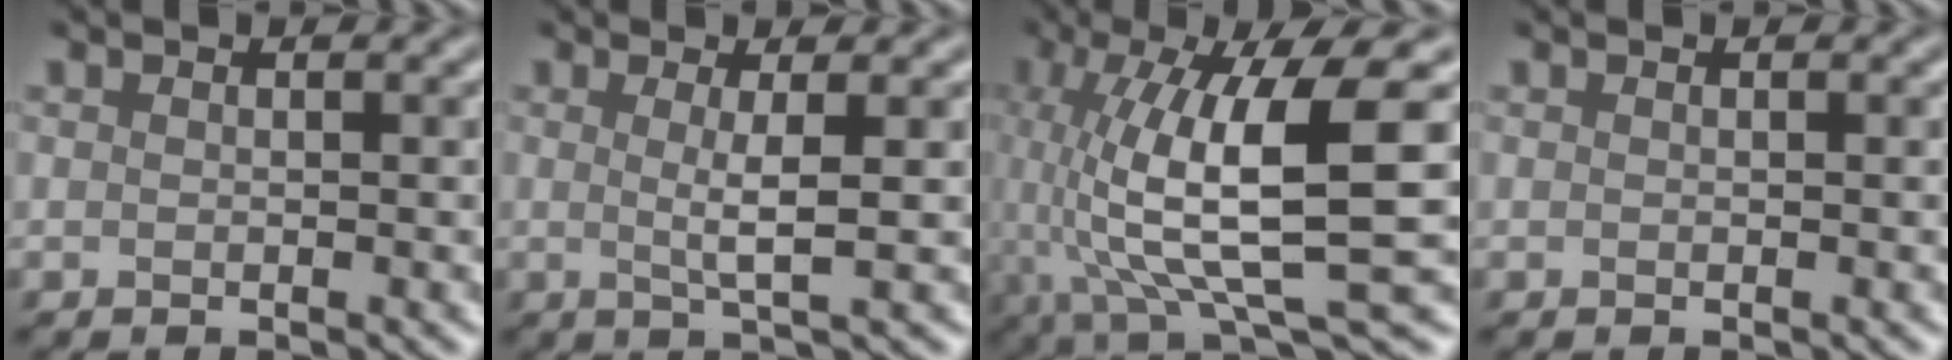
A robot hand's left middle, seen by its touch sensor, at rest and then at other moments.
{"total": 1.8, "force": [-0.3, -0.3, 1.8], "torque": [-0.046, 0.001, 0.011]}
{"total": 10.7, "force": [0.1, 2.4, 10.4], "torque": [-0.205, 0.005, 0.029]}
{"total": 0.0}